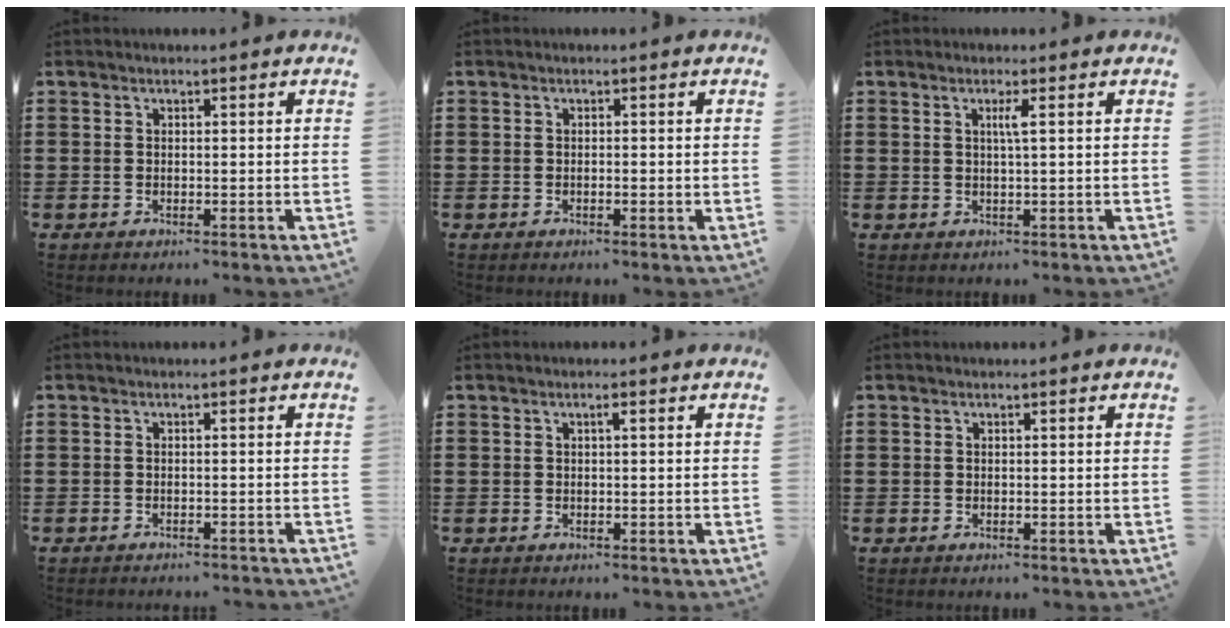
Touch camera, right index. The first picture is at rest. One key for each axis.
{"total": 0.8, "fx": -0.1, "fy": 0.3, "fz": 0.7, "tx": -0.014, "ty": 0.001, "tz": -0.002}
{"total": 1.8, "fx": 0.4, "fy": -0.3, "fz": 1.7, "tx": -0.033, "ty": -0.004, "tz": 0.004}
{"total": 0.9, "fx": -0.8, "fy": -0.1, "fz": 0.1, "tx": -0.005, "ty": 0.000, "tz": -0.017}
{"total": 0.8, "fx": 0.2, "fy": 0.0, "fz": 0.8, "tx": -0.015, "ty": 0.000, "tz": 0.003}
{"total": 0.0}